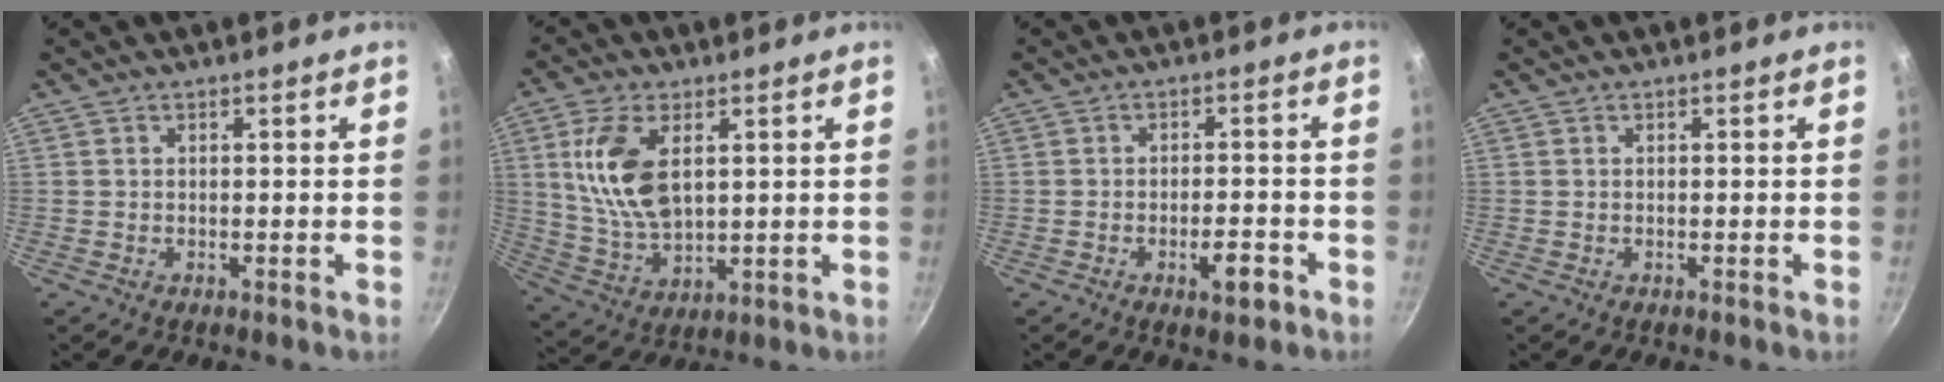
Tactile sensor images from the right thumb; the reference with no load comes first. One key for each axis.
{"total": 13.0, "fx": 3.4, "fy": 6.9, "fz": 10.5, "tx": -0.199, "ty": -0.019, "tz": 0.075}
{"total": 4.7, "fx": -2.3, "fy": 1.8, "fz": 3.7, "tx": -0.043, "ty": 0.015, "tz": -0.033}
{"total": 0.0}